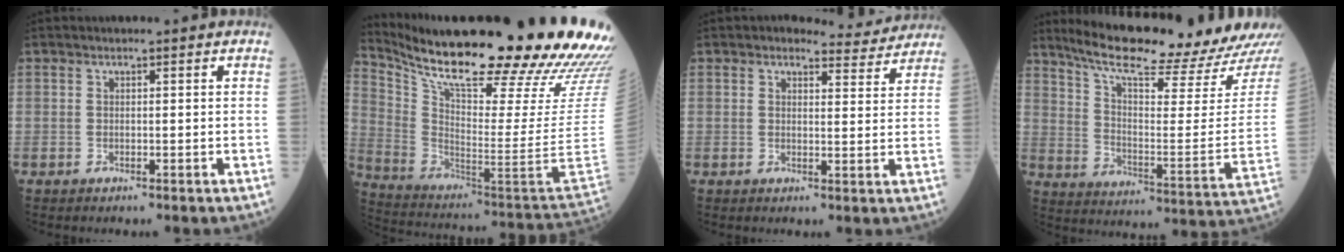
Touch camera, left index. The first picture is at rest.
{"total": 35.1, "force": [28.6, 1.0, 20.4], "torque": [-0.315, -0.092, 0.408]}
{"total": 4.7, "force": [4.6, 1.2, -0.1], "torque": [0.001, -0.001, 0.043]}
{"total": 21.9, "force": [19.8, 0.6, 9.2], "torque": [-0.149, -0.061, 0.279]}